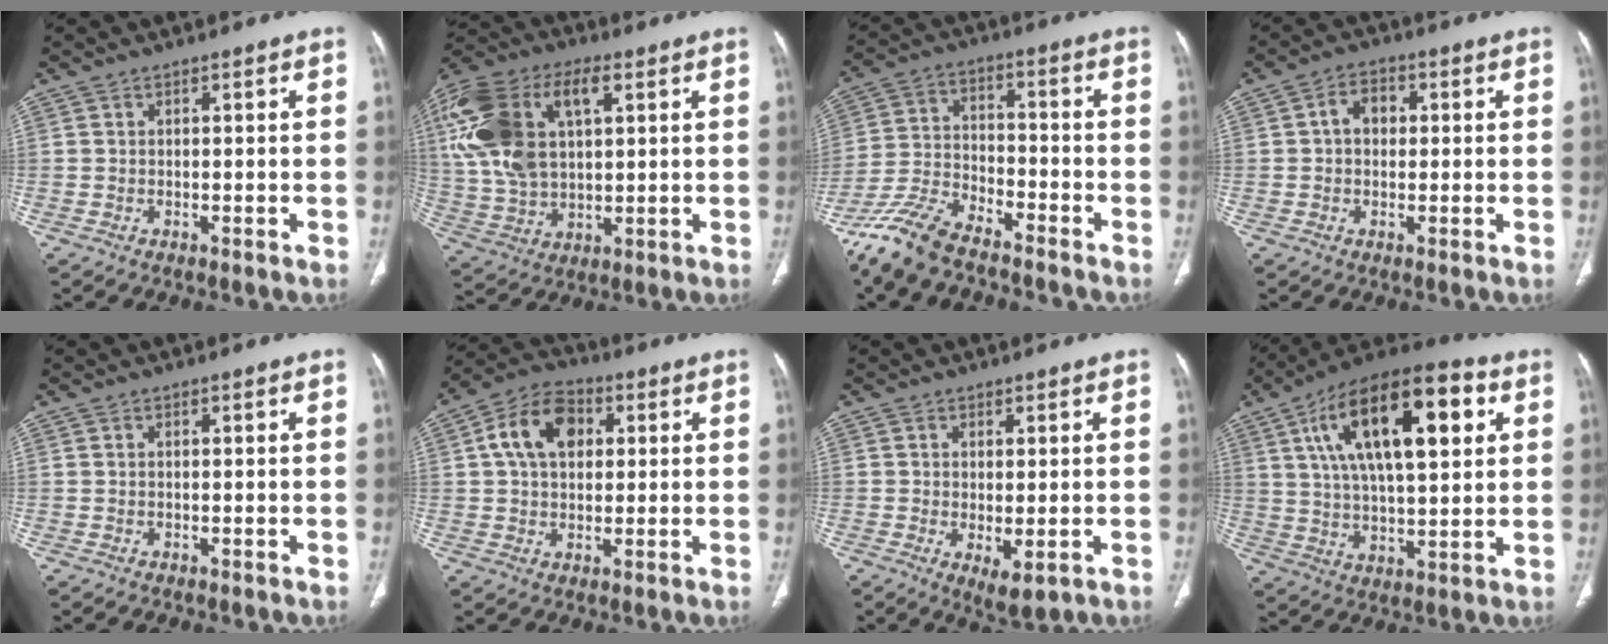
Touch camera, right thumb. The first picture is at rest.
{"total": 22.2, "force": [6.6, 12.5, 17.1], "torque": [-0.373, 0.012, 0.120]}
{"total": 11.9, "force": [-9.5, 4.1, 5.9], "torque": [-0.130, 0.040, -0.187]}
{"total": 4.4, "force": [0.5, 3.4, 2.8], "torque": [-0.030, 0.012, 0.002]}
{"total": 0.0}
{"total": 11.3, "force": [2.7, 7.9, 7.6], "torque": [-0.116, 0.016, 0.040]}
{"total": 4.6, "force": [-1.1, 1.8, 4.1], "torque": [-0.069, -0.016, -0.009]}
{"total": 23.6, "force": [7.9, 9.9, 19.9], "torque": [-0.322, 0.006, 0.125]}